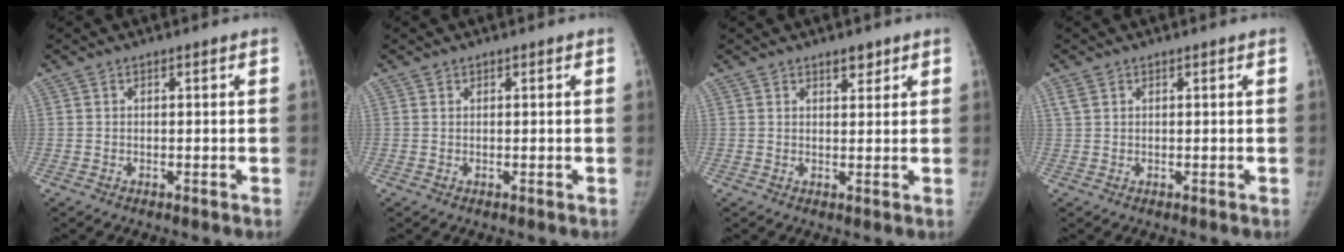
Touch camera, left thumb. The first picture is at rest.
{"total": 0.0}
{"total": 2.3, "force": [1.7, 1.1, 1.2], "torque": [-0.002, -0.010, 0.024]}
{"total": 1.5, "force": [0.9, 0.9, 0.8], "torque": [-0.019, 0.006, 0.022]}